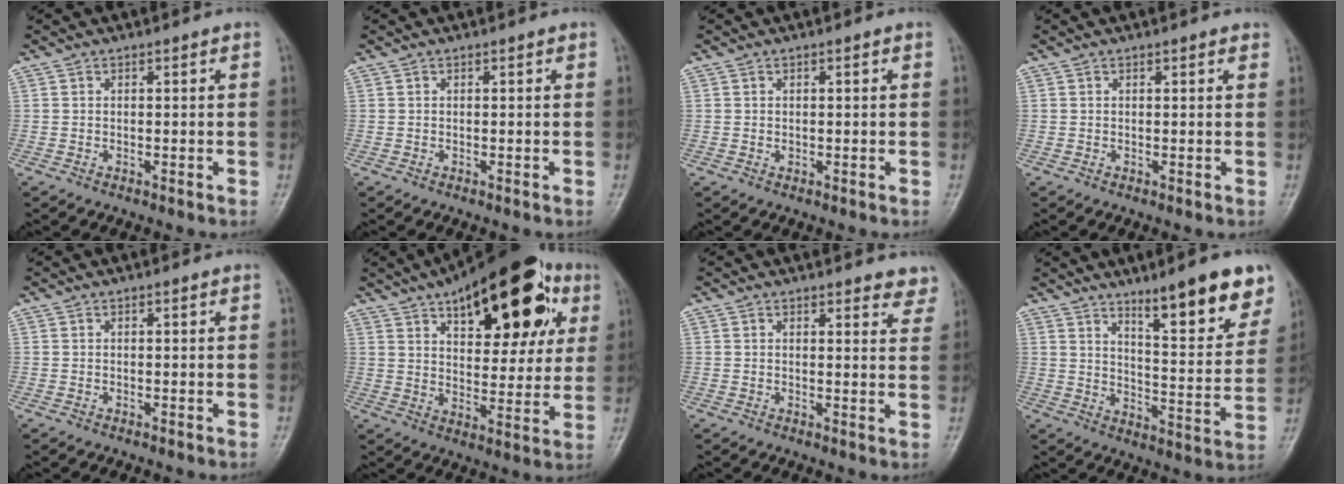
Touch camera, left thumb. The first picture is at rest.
{"total": 0.0}
{"total": 0.7, "force": [0.1, 0.5, 0.5], "torque": [-0.006, 0.001, 0.005]}
{"total": 0.9, "force": [0.6, 0.3, 0.6], "torque": [-0.008, -0.002, 0.006]}
{"total": 0.0}
{"total": 25.7, "force": [12.0, 11.7, 19.5], "torque": [-0.244, -0.002, 0.173]}
{"total": 5.0, "force": [4.4, 1.8, 1.5], "torque": [0.014, -0.022, 0.038]}
{"total": 14.9, "force": [9.7, 3.4, 10.7], "torque": [-0.119, -0.061, 0.148]}